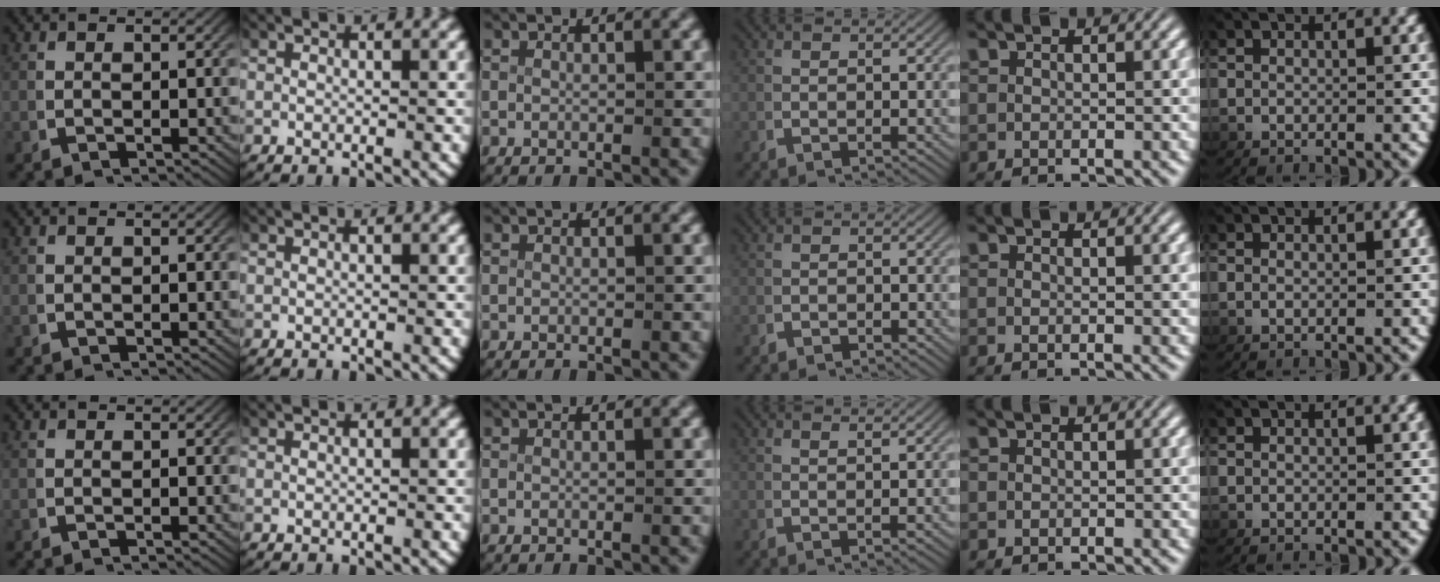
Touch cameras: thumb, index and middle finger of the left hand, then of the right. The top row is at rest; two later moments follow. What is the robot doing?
{"motion": "lift_and_place", "object": "coat"}